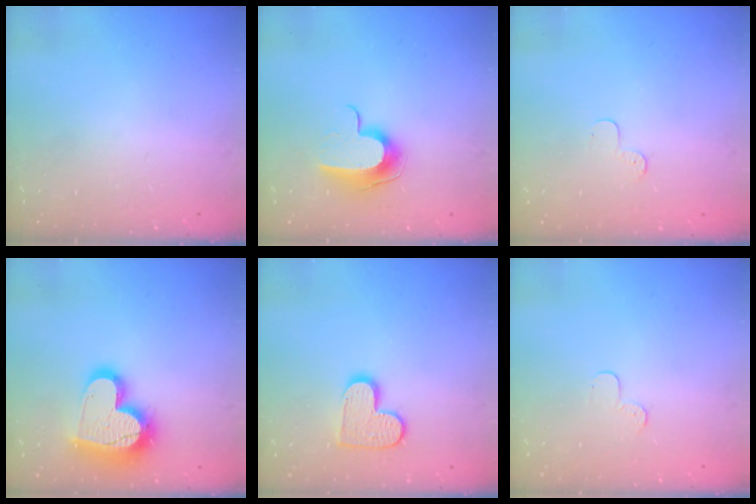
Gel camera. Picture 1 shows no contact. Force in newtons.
{"total": 9.8, "press": 9.8, "slide": 0.6}
{"total": 3.5, "press": 3.5, "slide": 0.4}
{"total": 19.6, "press": 19.6, "slide": 1.8}
{"total": 10.5, "press": 10.5, "slide": 0.5}
{"total": 3.2, "press": 3.2, "slide": 0.3}